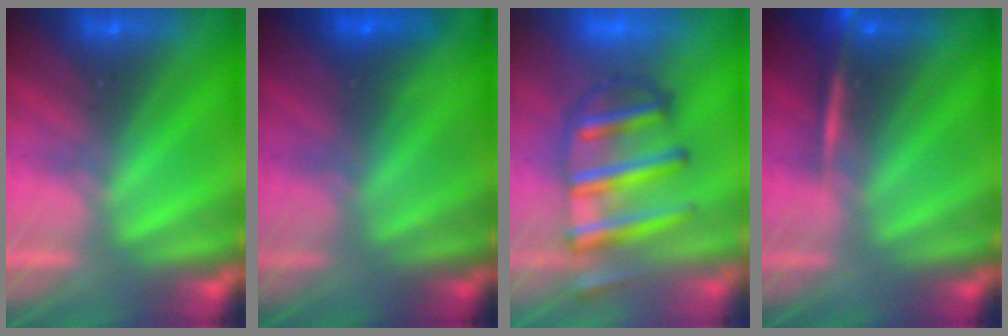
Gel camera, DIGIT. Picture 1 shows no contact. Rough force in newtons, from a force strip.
{"total": 1.2}
{"total": 6.7}
{"total": 2.3}